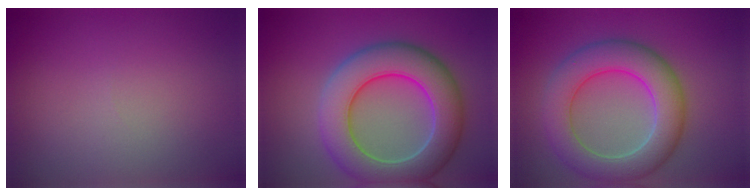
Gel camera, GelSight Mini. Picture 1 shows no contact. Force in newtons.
{"total": 8.8, "press": 8.7, "slide": 0.7}
{"total": 7.1, "press": 7.1, "slide": 0.3}